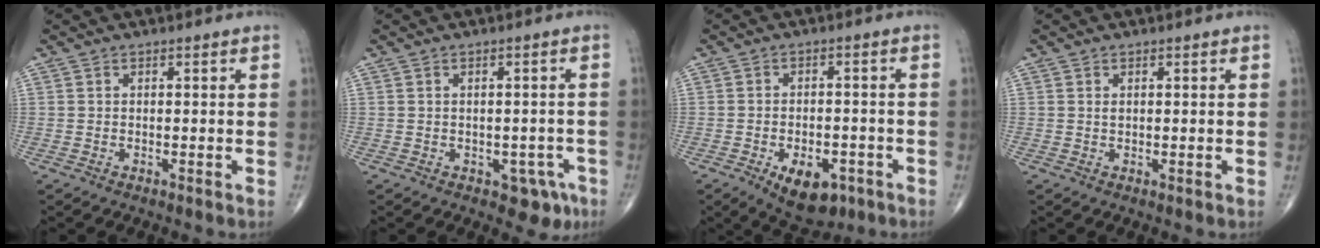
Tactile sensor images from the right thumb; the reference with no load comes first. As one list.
[{"total": 4.8, "force": [-2.3, 3.0, 2.9], "torque": [-0.012, 0.012, -0.023]}, {"total": 9.6, "force": [-4.8, 5.3, 6.4], "torque": [-0.078, 0.016, -0.061]}, {"total": 0.6, "force": [0.2, 0.3, 0.4], "torque": [-0.008, -0.003, 0.005]}]